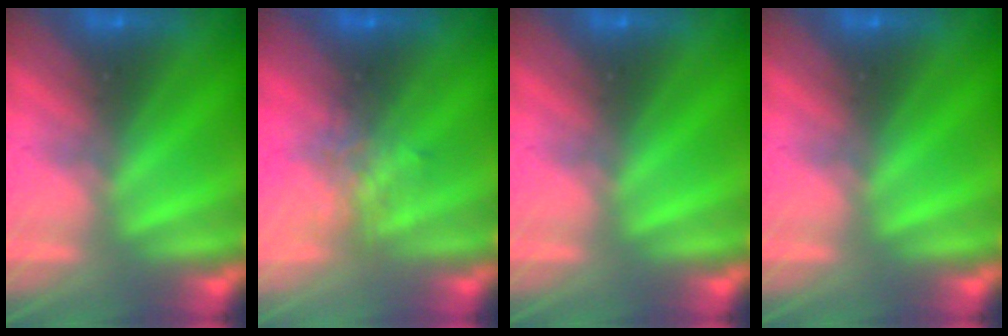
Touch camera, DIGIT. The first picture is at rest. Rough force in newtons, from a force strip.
{"total": 3.9}
{"total": 0.0}
{"total": 0.0}